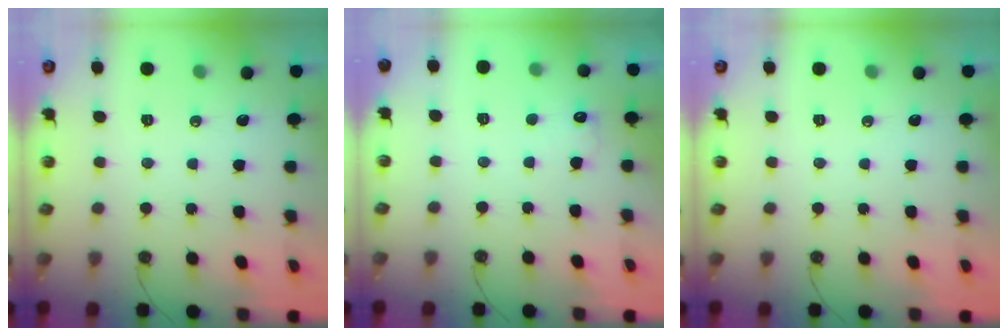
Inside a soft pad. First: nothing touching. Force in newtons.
{"total": 5.8, "press": 5.7, "slide": 1.3}
{"total": 0.0}